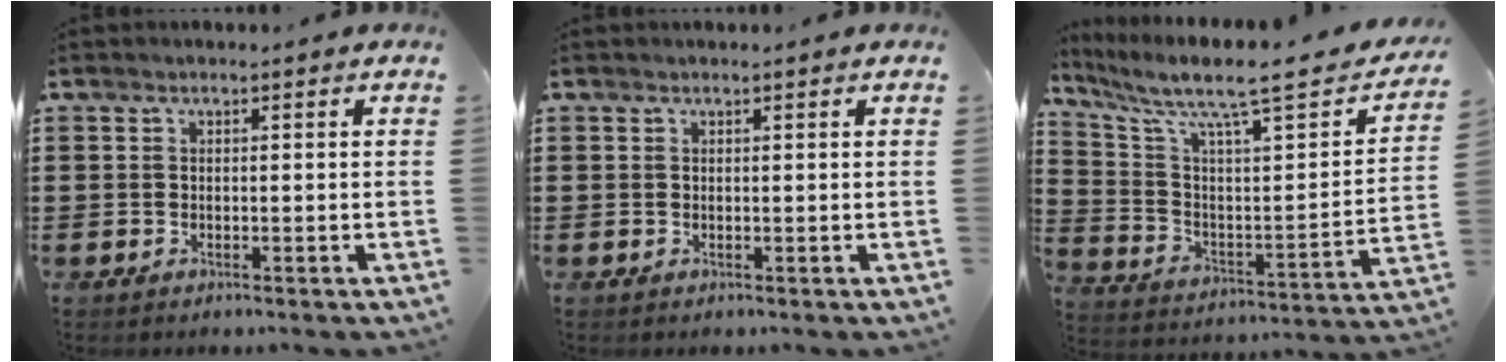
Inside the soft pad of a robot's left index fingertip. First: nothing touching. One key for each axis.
{"total": 0.0}
{"total": 8.1, "fx": 6.5, "fy": 0.8, "fz": 4.8, "tx": -0.118, "ty": -0.056, "tz": 0.095}